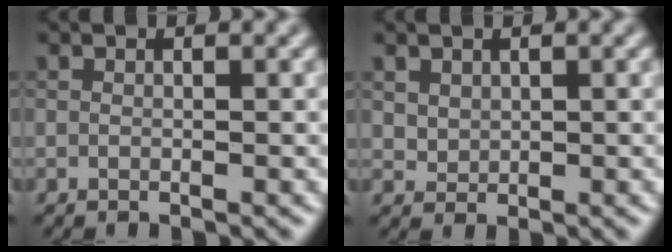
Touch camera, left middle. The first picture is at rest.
{"total": 1.3, "force": [0.7, 1.0, 0.4], "torque": [-0.009, -0.005, 0.021]}